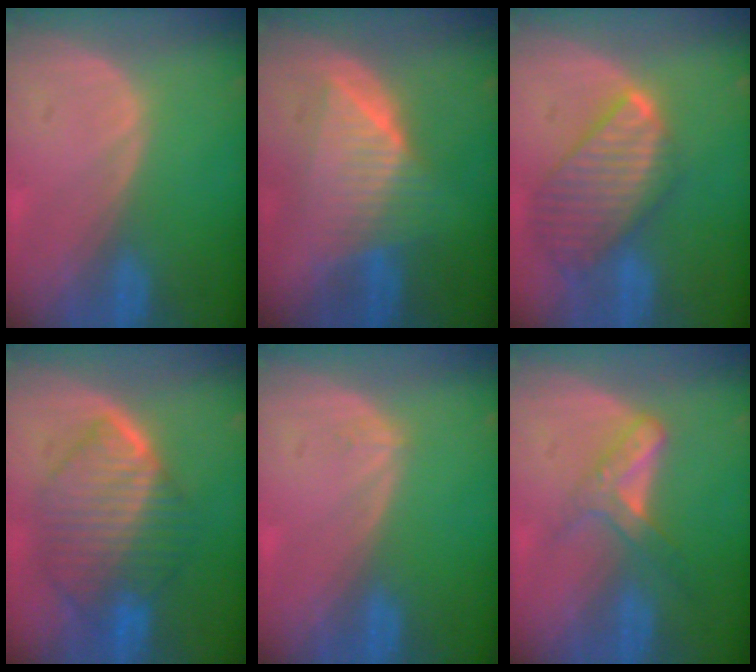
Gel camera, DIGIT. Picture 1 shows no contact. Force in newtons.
{"total": 7.2, "press": 7.2, "slide": 0.2}
{"total": 9.7, "press": 8.3, "slide": 5.0}
{"total": 10.2, "press": 10.1, "slide": 1.1}
{"total": 0.5, "press": 0.5, "slide": 0.2}
{"total": 5.6, "press": 4.9, "slide": 2.7}